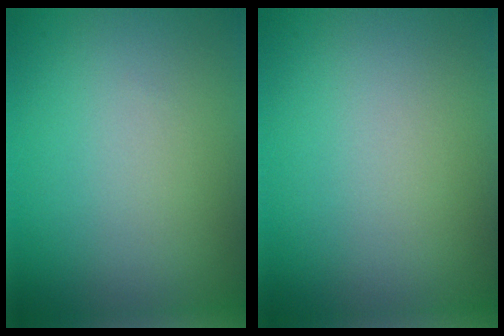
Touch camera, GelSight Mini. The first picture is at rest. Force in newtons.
{"total": 0.0}